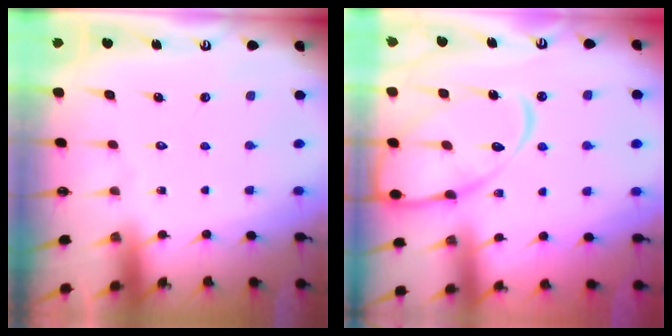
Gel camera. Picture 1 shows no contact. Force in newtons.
{"total": 16.1, "press": 16.1, "slide": 1.5}